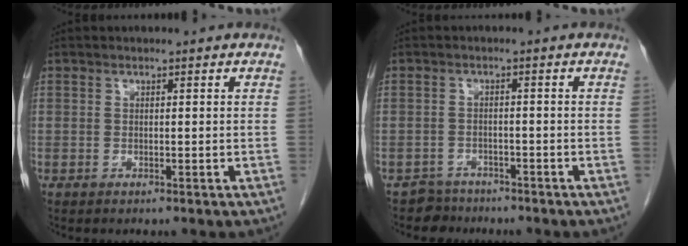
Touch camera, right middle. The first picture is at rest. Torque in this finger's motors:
{"motor_torque": [-0.08, 0.11, 0.00, 0.00]}